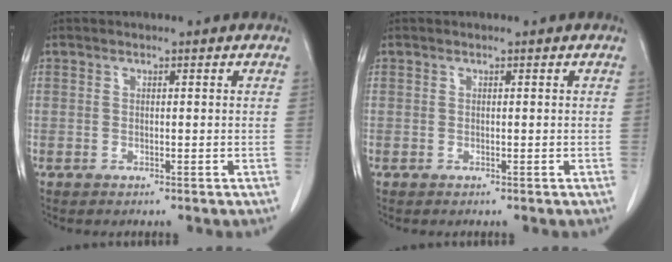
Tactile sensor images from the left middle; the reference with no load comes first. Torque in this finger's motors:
{"motor_torque": [-0.01, -0.01, 0.02, 0.00]}